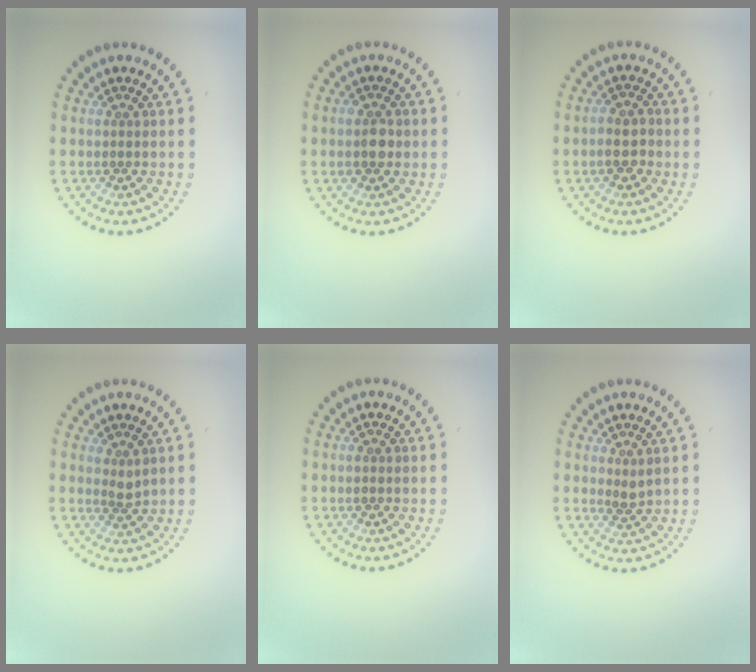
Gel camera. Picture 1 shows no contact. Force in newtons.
{"total": 2.6, "press": 2.5, "slide": 0.3}
{"total": 2.5, "press": 2.4, "slide": 0.5}
{"total": 1.3, "press": 1.0, "slide": 0.8}
{"total": 1.1, "press": 1.1, "slide": 0.0}
{"total": 1.2, "press": 1.1, "slide": 0.6}